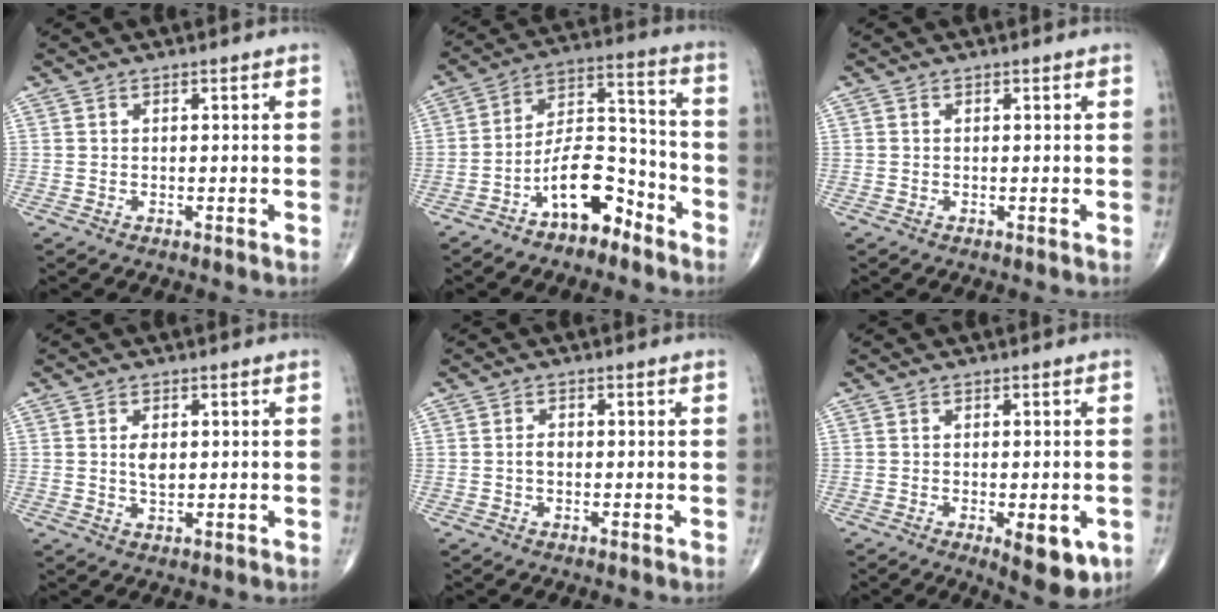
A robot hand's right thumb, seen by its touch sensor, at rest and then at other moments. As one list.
[{"total": 12.0, "force": [-7.2, 5.7, 7.7], "torque": [-0.120, 0.078, -0.131]}, {"total": 0.0}, {"total": 3.1, "force": [0.4, 1.7, 2.5], "torque": [-0.041, -0.004, 0.010]}, {"total": 1.4, "force": [-0.2, 1.0, 1.1], "torque": [-0.016, 0.003, -0.006]}, {"total": 8.1, "force": [-2.7, 3.1, 6.9], "torque": [-0.074, -0.009, -0.029]}]